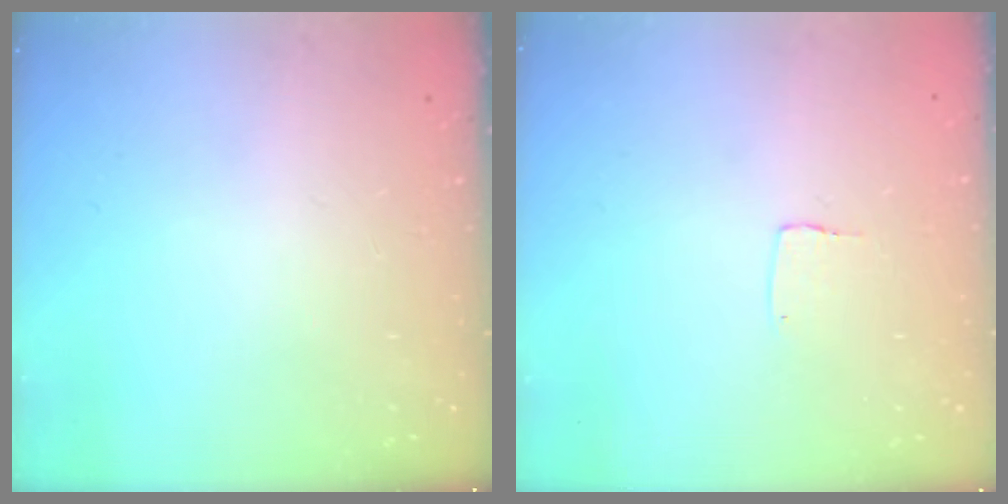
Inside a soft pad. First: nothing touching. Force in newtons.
{"total": 3.8, "press": 3.8, "slide": 0.1}